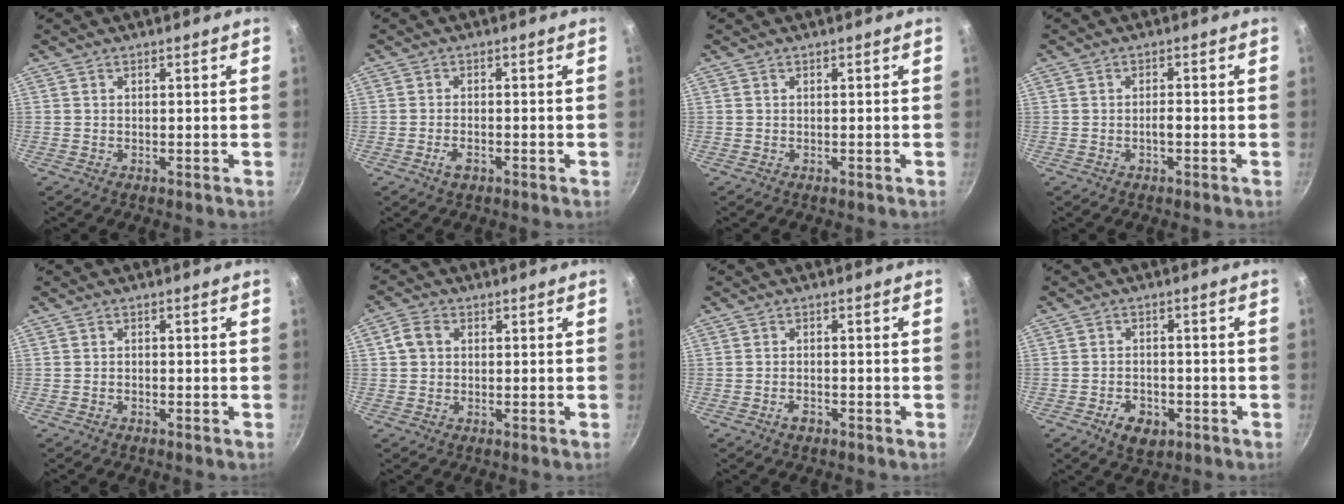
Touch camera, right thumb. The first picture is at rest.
{"total": 2.6, "force": [-1.4, 1.3, 1.9], "torque": [-0.036, 0.009, -0.025]}
{"total": 0.0}
{"total": 1.0, "force": [-0.6, -0.3, 0.7], "torque": [-0.008, 0.008, -0.010]}
{"total": 1.0, "force": [-0.6, -0.6, -0.5], "torque": [0.000, 0.003, -0.010]}
{"total": 2.5, "force": [0.5, 2.1, 1.3], "torque": [-0.021, 0.004, 0.002]}
{"total": 2.0, "force": [-1.3, 1.1, 1.1], "torque": [-0.020, 0.012, -0.022]}
{"total": 5.9, "force": [-2.8, 3.7, 3.6], "torque": [-0.050, 0.014, -0.039]}